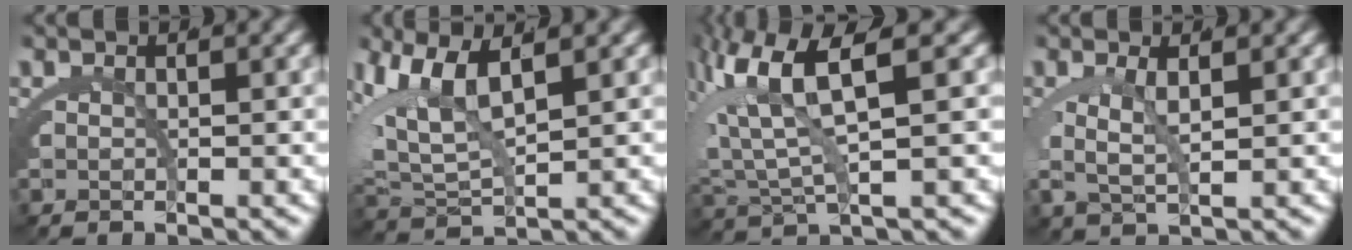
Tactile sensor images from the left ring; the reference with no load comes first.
{"total": 7.3, "force": [1.7, 4.9, 5.1], "torque": [-0.144, -0.021, 0.041]}
{"total": 8.3, "force": [2.9, 3.6, 6.9], "torque": [-0.148, 0.004, 0.049]}
{"total": 3.2, "force": [0.9, 1.1, 2.9], "torque": [-0.063, -0.007, 0.023]}